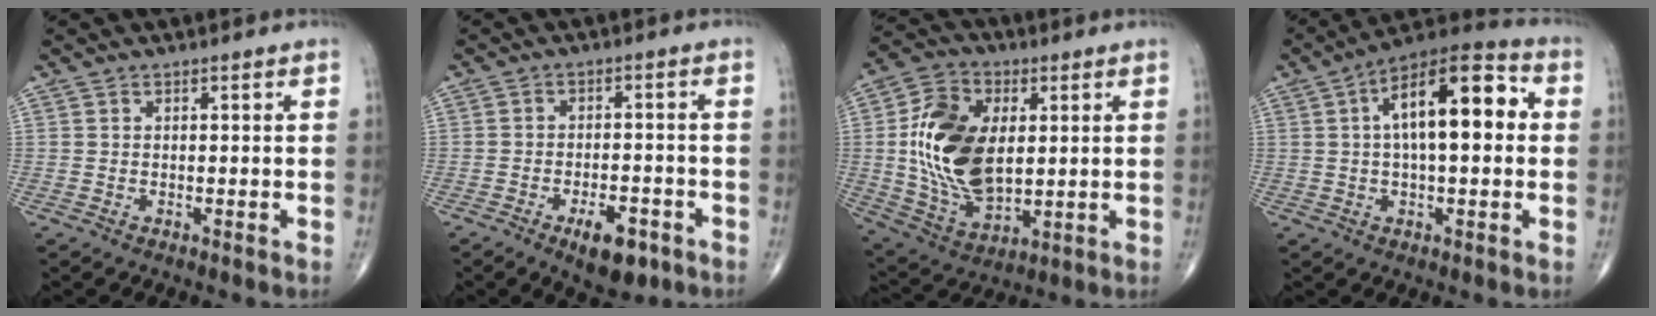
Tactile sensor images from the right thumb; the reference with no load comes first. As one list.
[{"total": 7.9, "force": [-4.2, 3.6, 5.7], "torque": [-0.073, 0.016, -0.058]}, {"total": 18.8, "force": [1.9, 11.5, 14.8], "torque": [-0.266, -0.011, 0.044]}, {"total": 16.2, "force": [2.7, 6.8, 14.4], "torque": [-0.211, 0.029, 0.031]}]